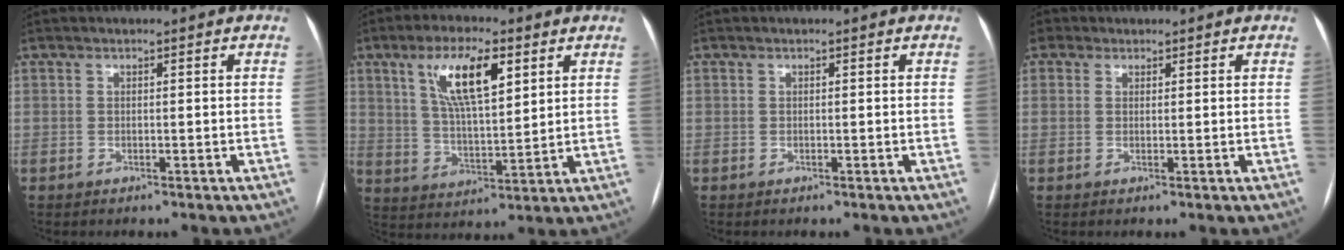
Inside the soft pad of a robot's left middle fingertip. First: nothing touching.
{"total": 11.2, "force": [5.1, 3.2, 9.5], "torque": [-0.176, 0.010, 0.097]}
{"total": 0.0}
{"total": 0.9, "force": [0.4, 0.6, -0.5], "torque": [0.021, 0.002, 0.002]}